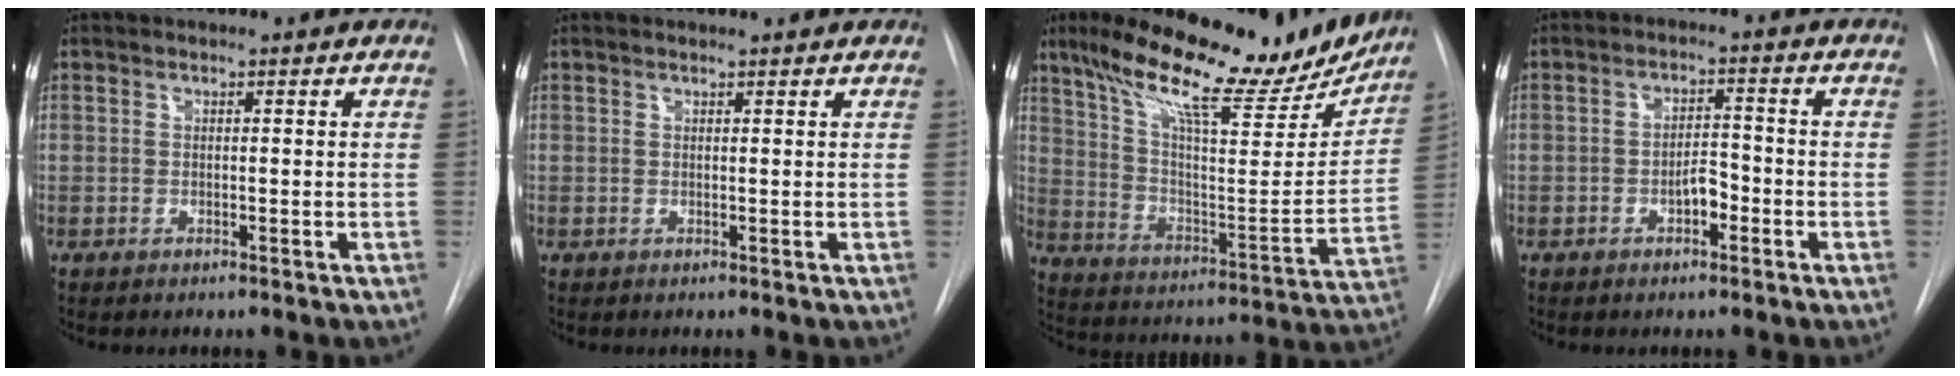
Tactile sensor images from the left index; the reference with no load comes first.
{"total": 1.1, "force": [1.1, 0.1, 0.2], "torque": [-0.010, 0.007, 0.014]}
{"total": 23.1, "force": [18.4, 5.6, 12.8], "torque": [-0.207, -0.012, 0.275]}
{"total": 3.3, "force": [-1.6, 1.5, 2.5], "torque": [-0.037, 0.005, -0.027]}